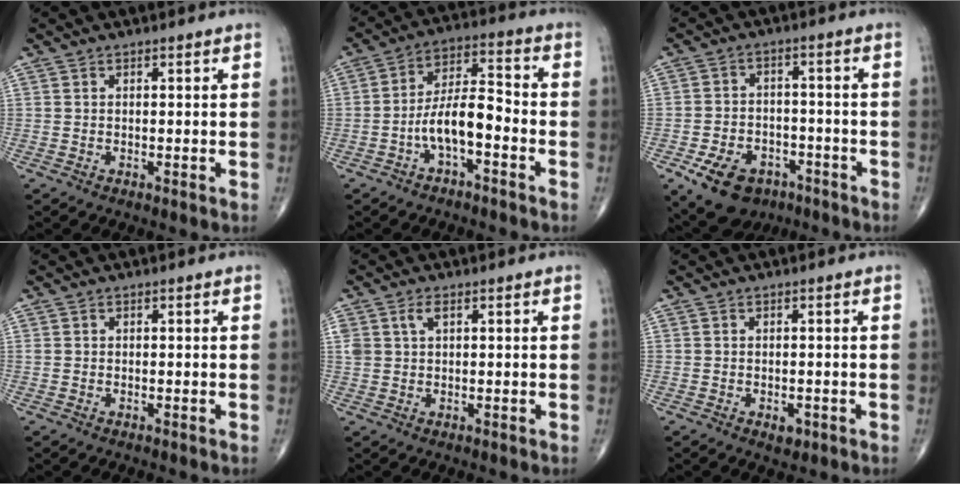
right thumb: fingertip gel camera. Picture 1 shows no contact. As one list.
[{"total": 9.2, "force": [-3.4, 3.5, 7.7], "torque": [-0.136, 0.045, -0.067]}, {"total": 12.2, "force": [-6.7, 8.2, 6.0], "torque": [-0.087, 0.034, -0.099]}, {"total": 0.0}, {"total": 3.1, "force": [1.3, 1.7, 2.2], "torque": [-0.052, 0.008, 0.029]}, {"total": 2.0, "force": [-0.9, 1.2, 1.3], "torque": [-0.014, 0.000, -0.008]}]